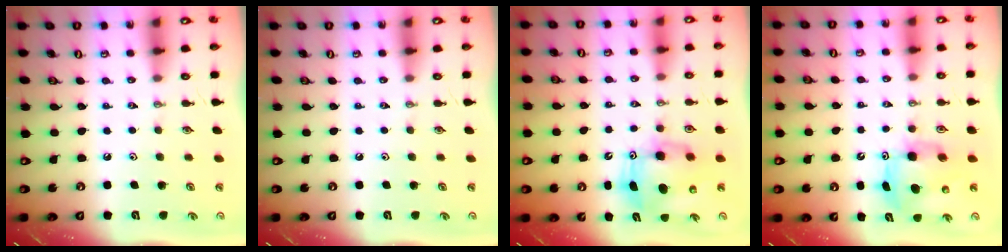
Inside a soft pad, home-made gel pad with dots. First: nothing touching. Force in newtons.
{"total": 0.0}
{"total": 8.8, "press": 8.6, "slide": 1.9}
{"total": 8.8, "press": 8.8, "slide": 0.6}